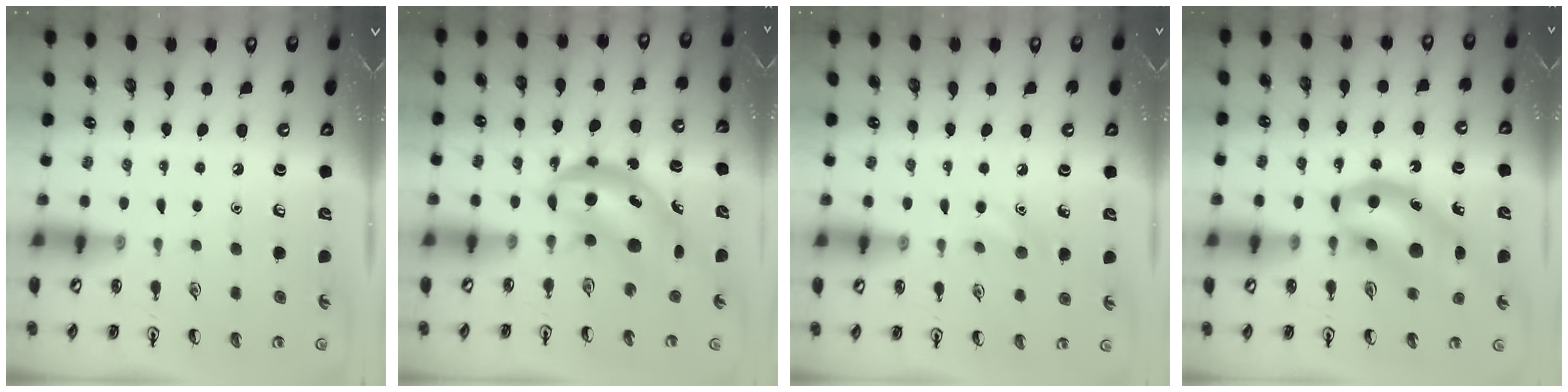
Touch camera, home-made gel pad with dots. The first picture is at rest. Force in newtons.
{"total": 5.7, "press": 5.5, "slide": 1.3}
{"total": 7.0, "press": 6.7, "slide": 2.0}
{"total": 13.2, "press": 12.6, "slide": 3.9}